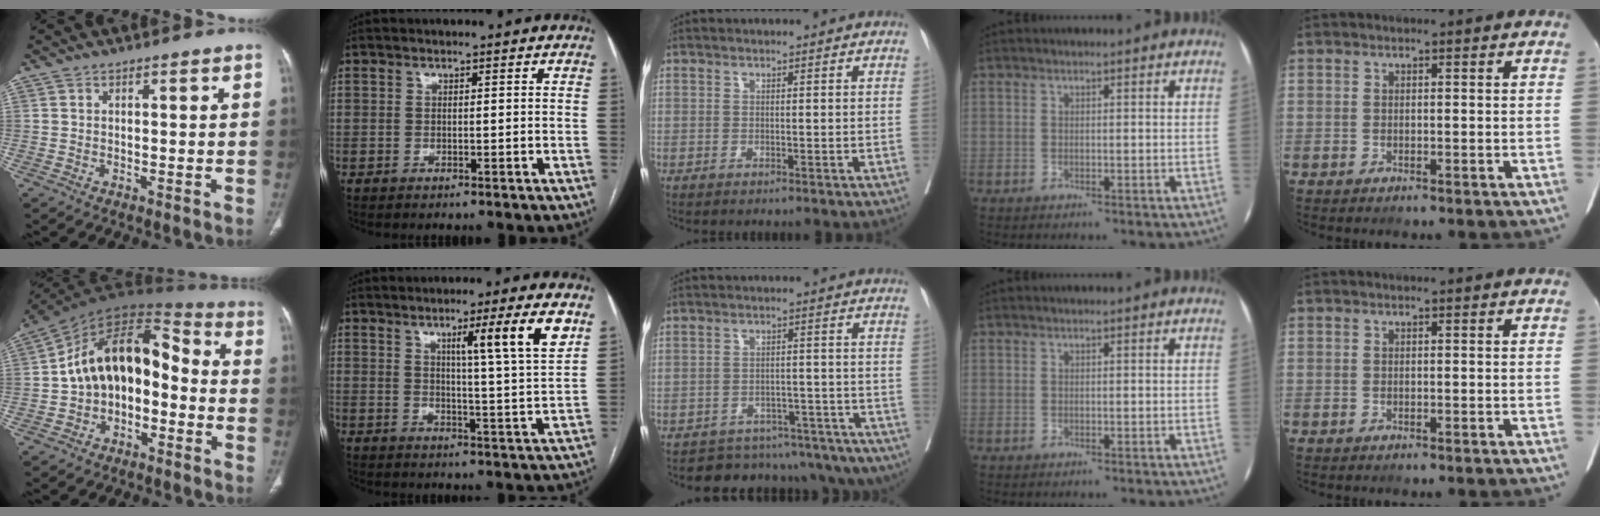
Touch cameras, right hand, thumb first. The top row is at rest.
{"thumb": {"total": 16.1, "force": [-2.3, 10.7, 11.8], "torque": [-0.156, 0.076, -0.047]}, "index": {"total": 10.0, "force": [4.9, -1.3, 8.7], "torque": [-0.125, -0.008, 0.073]}, "middle": {"total": 17.0, "force": [-15.4, 6.4, 3.3], "torque": [-0.030, 0.033, -0.178]}}